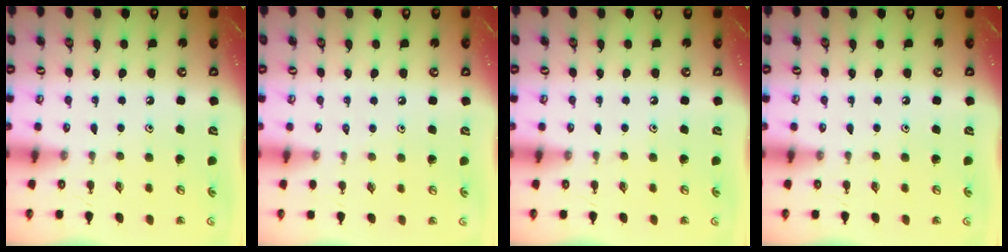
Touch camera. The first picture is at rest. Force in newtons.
{"total": 1.9, "press": 1.9, "slide": 0.3}
{"total": 0.0}
{"total": 0.0}